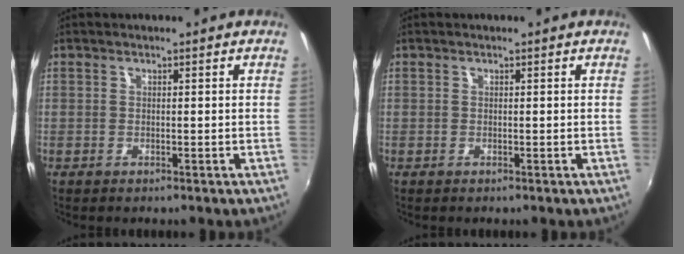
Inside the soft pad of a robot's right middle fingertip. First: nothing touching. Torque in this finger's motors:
{"motor_torque": [0.00, 0.00, 0.00, 0.00]}